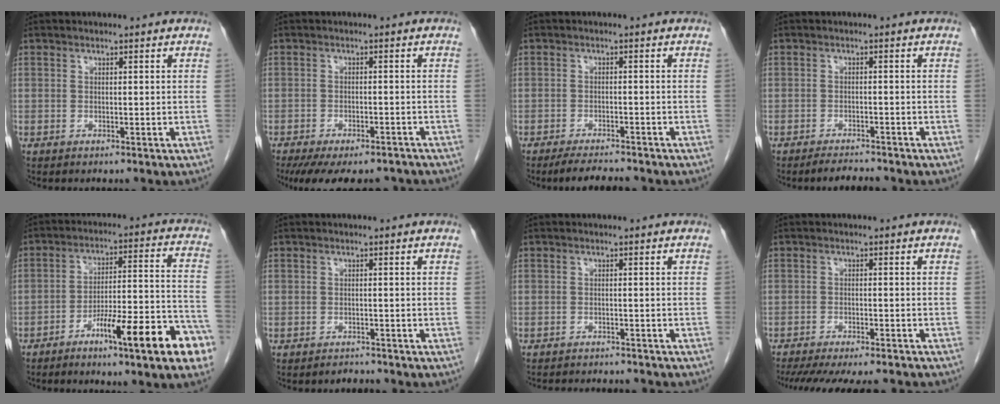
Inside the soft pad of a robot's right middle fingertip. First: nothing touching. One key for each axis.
{"total": 14.0, "fx": -11.5, "fy": 4.9, "fz": 6.3, "tx": -0.133, "ty": -0.013, "tz": -0.150}
{"total": 5.0, "fx": -4.6, "fy": 0.5, "fz": 2.0, "tx": -0.036, "ty": -0.015, "tz": -0.074}
{"total": 2.6, "fx": -2.5, "fy": 0.3, "fz": 0.7, "tx": -0.018, "ty": -0.010, "tz": -0.039}
{"total": 15.7, "fx": -8.5, "fy": 1.1, "fz": 13.2, "tx": -0.163, "ty": 0.013, "tz": -0.119}
{"total": 1.3, "fx": -1.2, "fy": 0.2, "fz": -0.3, "tx": 0.000, "ty": -0.005, "tz": -0.017}
{"total": 7.1, "fx": -6.7, "fy": 1.5, "fz": 1.8, "tx": -0.025, "ty": -0.005, "tz": -0.086}
{"total": 16.4, "fx": -14.3, "fy": 2.9, "fz": 7.3, "tx": -0.147, "ty": -0.028, "tz": -0.192}